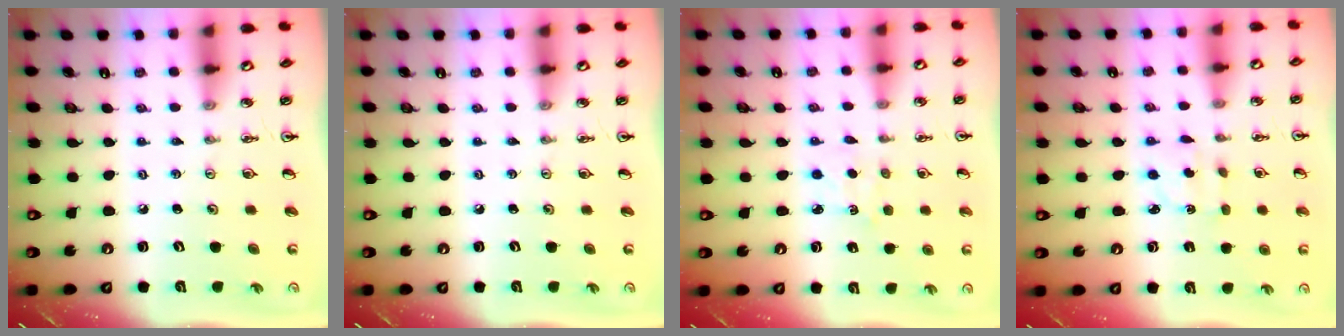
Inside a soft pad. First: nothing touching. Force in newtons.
{"total": 0.0}
{"total": 3.3, "press": 3.3, "slide": 0.5}
{"total": 2.6, "press": 2.5, "slide": 0.6}